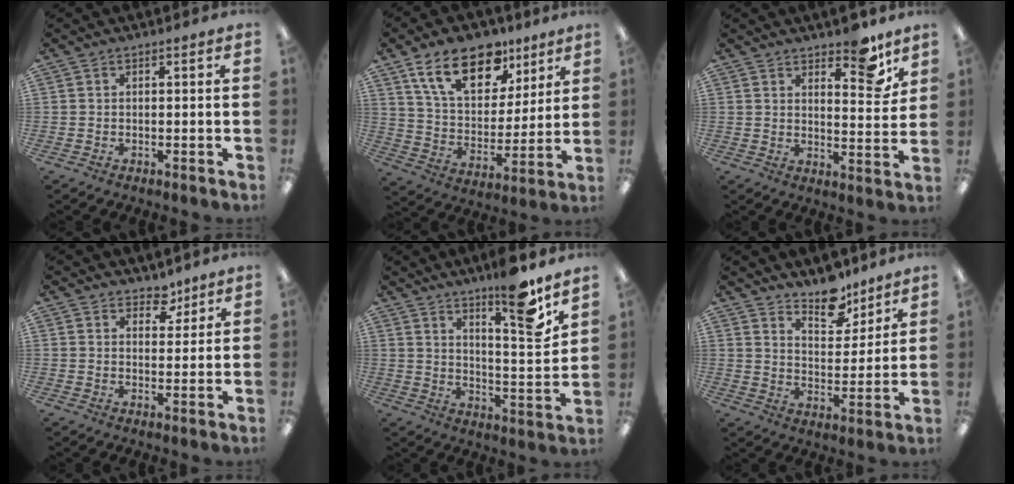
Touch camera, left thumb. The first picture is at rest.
{"total": 18.5, "force": [11.4, 10.2, 10.4], "torque": [-0.176, -0.041, 0.203]}
{"total": 9.4, "force": [7.2, 3.4, 5.0], "torque": [-0.045, -0.053, 0.118]}
{"total": 4.9, "force": [3.9, 2.8, 1.3], "torque": [-0.005, -0.023, 0.066]}
{"total": 13.9, "force": [10.5, 2.2, 8.9], "torque": [-0.122, -0.071, 0.165]}
{"total": 10.8, "force": [9.2, 4.6, 3.3], "torque": [-0.031, -0.068, 0.167]}